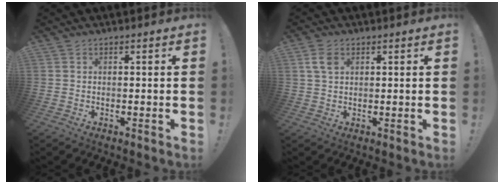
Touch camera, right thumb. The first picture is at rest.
{"total": 4.7, "force": [1.7, 2.9, 3.3], "torque": [-0.053, 0.000, 0.032]}